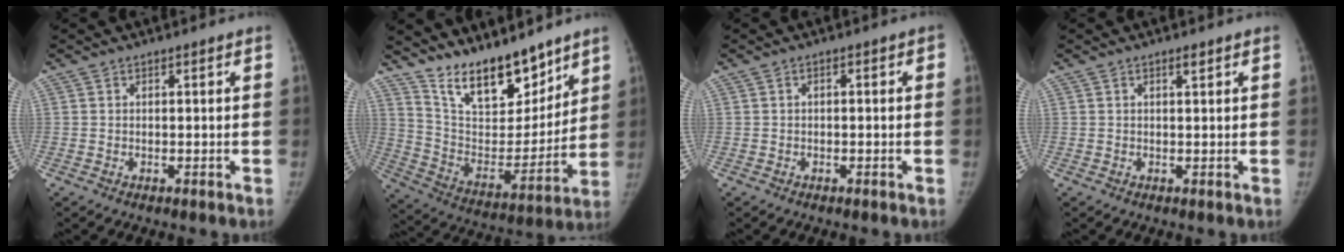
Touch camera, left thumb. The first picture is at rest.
{"total": 17.9, "force": [14.0, 7.0, 8.6], "torque": [-0.092, -0.085, 0.254]}
{"total": 1.2, "force": [-0.1, 0.6, 1.0], "torque": [-0.006, 0.009, -0.005]}
{"total": 1.2, "force": [0.7, 0.3, 0.9], "torque": [-0.011, -0.002, 0.012]}